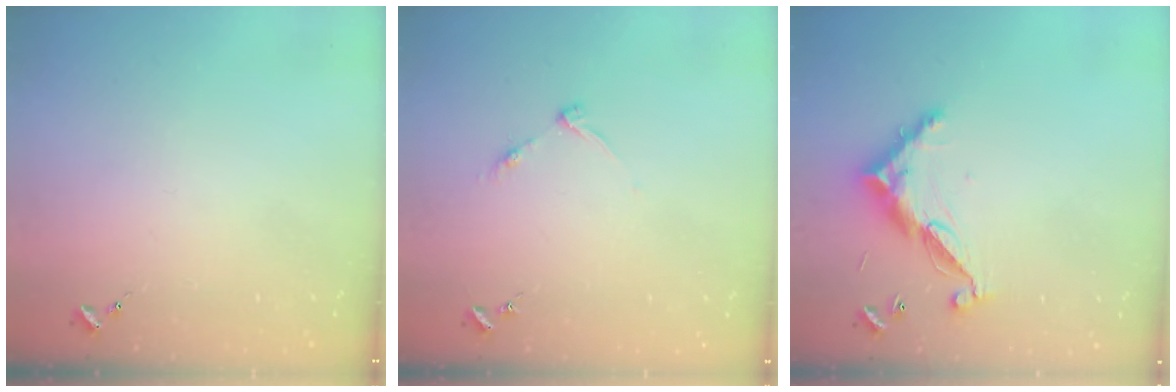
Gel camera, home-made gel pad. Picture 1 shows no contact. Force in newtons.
{"total": 4.6, "press": 4.6, "slide": 0.5}
{"total": 11.5, "press": 11.5, "slide": 0.4}